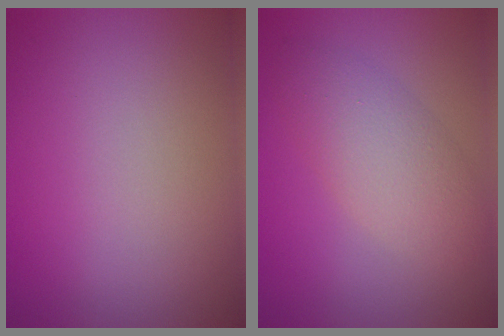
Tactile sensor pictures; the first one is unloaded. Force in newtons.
{"total": 4.0, "press": 4.0, "slide": 0.3}